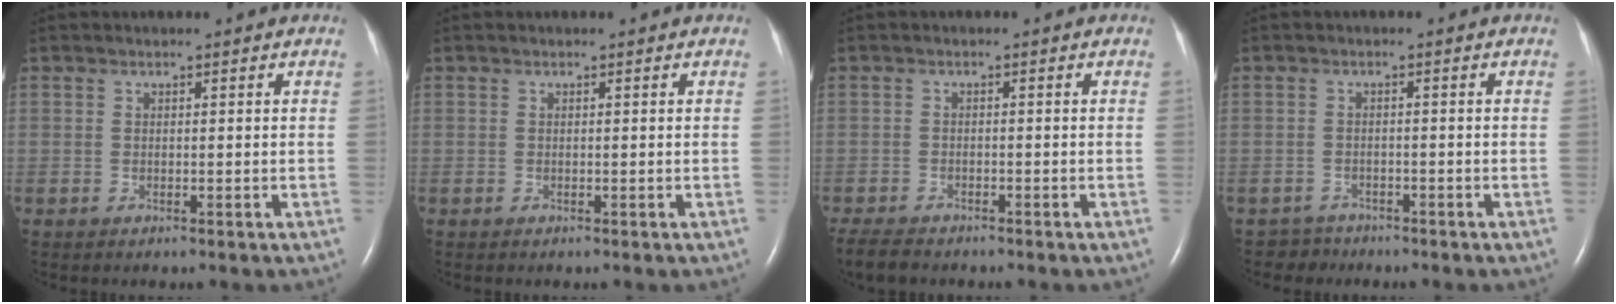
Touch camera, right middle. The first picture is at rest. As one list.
[{"total": 0.0}, {"total": 4.7, "force": [-4.1, 1.4, 1.8], "torque": [-0.035, -0.012, -0.066]}, {"total": 2.2, "force": [-1.8, 0.9, -1.0], "torque": [0.013, 0.001, -0.031]}]